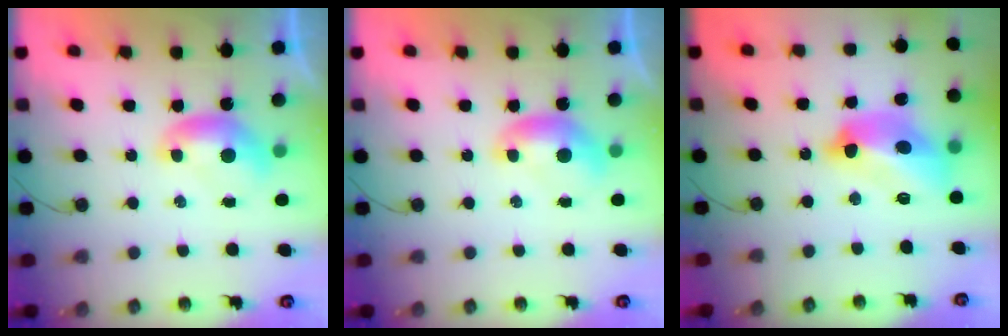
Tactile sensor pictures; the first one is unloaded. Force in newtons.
{"total": 0.0}
{"total": 12.0, "press": 11.8, "slide": 2.1}